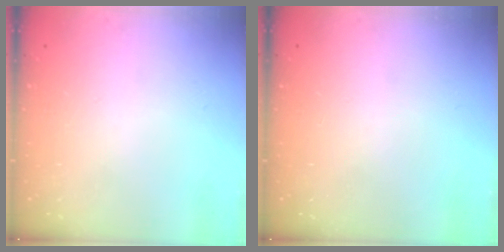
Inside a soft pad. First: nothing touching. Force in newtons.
{"total": 0.0}